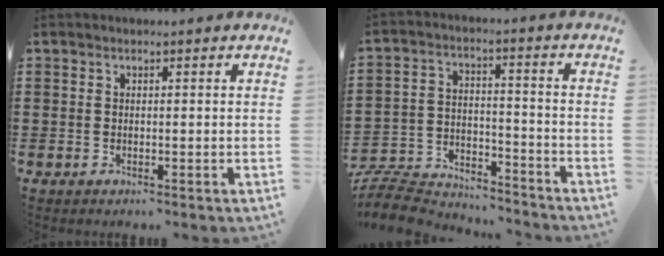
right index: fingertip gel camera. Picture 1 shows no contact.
{"total": 8.6, "force": [-8.2, 1.9, 1.6], "torque": [-0.046, 0.015, -0.167]}